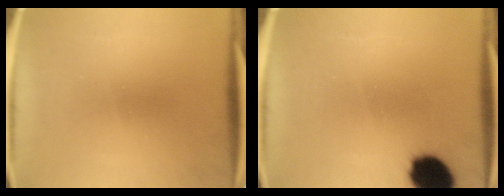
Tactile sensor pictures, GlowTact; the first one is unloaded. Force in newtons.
{"total": 11.8}